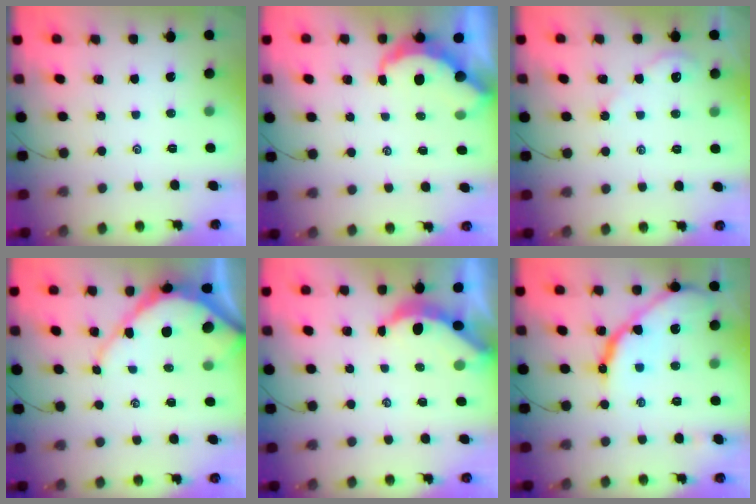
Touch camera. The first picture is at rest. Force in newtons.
{"total": 5.8, "press": 5.8, "slide": 0.4}
{"total": 2.1, "press": 2.1, "slide": 0.3}
{"total": 8.8, "press": 8.7, "slide": 0.9}
{"total": 3.9, "press": 3.9, "slide": 0.5}
{"total": 13.5, "press": 13.4, "slide": 1.2}